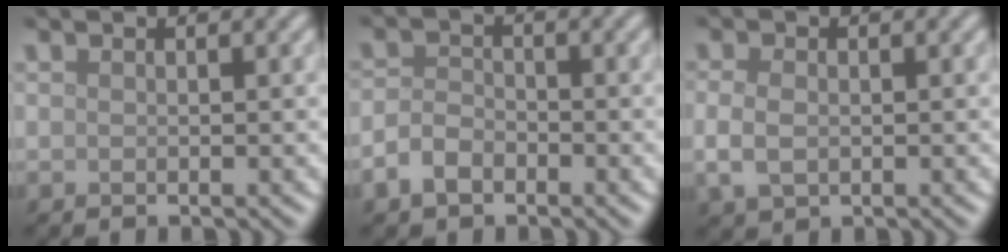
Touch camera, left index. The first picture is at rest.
{"total": 2.6, "force": [-1.5, 1.6, 1.4], "torque": [-0.027, 0.002, -0.035]}
{"total": 2.6, "force": [-0.3, 1.8, 1.8], "torque": [-0.044, -0.003, -0.006]}